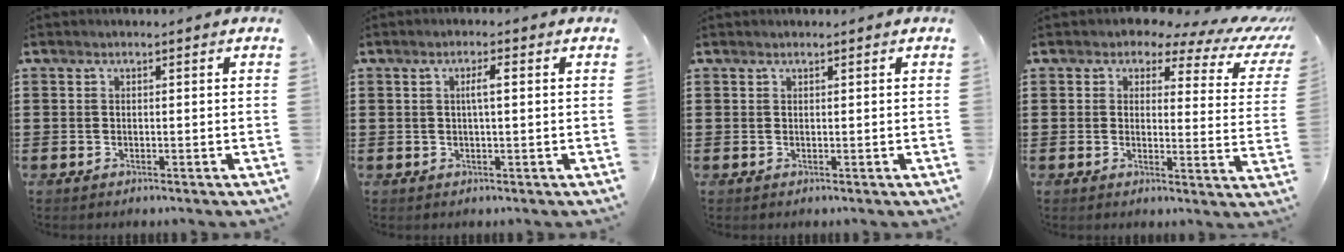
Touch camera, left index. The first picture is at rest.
{"total": 2.4, "force": [0.4, 0.4, 2.3], "torque": [-0.046, 0.003, 0.005]}
{"total": 0.0}
{"total": 3.8, "force": [2.7, 1.8, 2.1], "torque": [-0.044, -0.016, 0.036]}